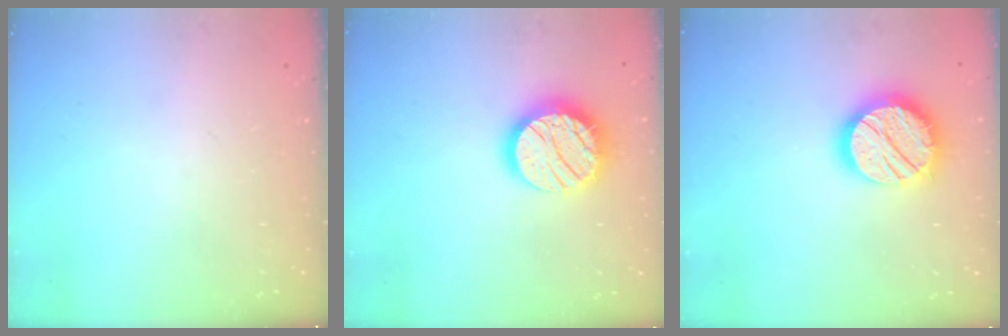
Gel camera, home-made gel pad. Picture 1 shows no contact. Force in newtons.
{"total": 16.6, "press": 16.6, "slide": 1.1}
{"total": 17.9, "press": 17.9, "slide": 1.1}